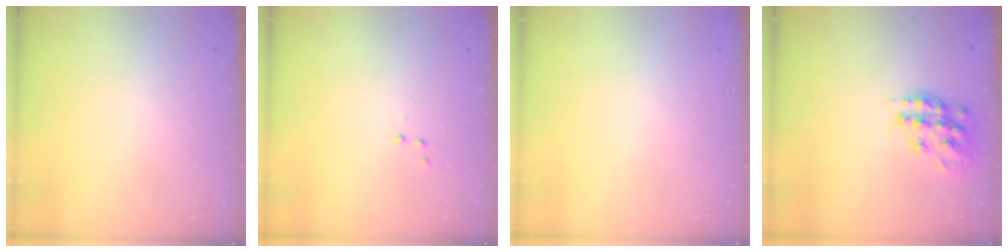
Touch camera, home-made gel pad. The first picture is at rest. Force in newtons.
{"total": 3.6, "press": 3.5, "slide": 0.7}
{"total": 0.0}
{"total": 16.3, "press": 16.3, "slide": 0.8}